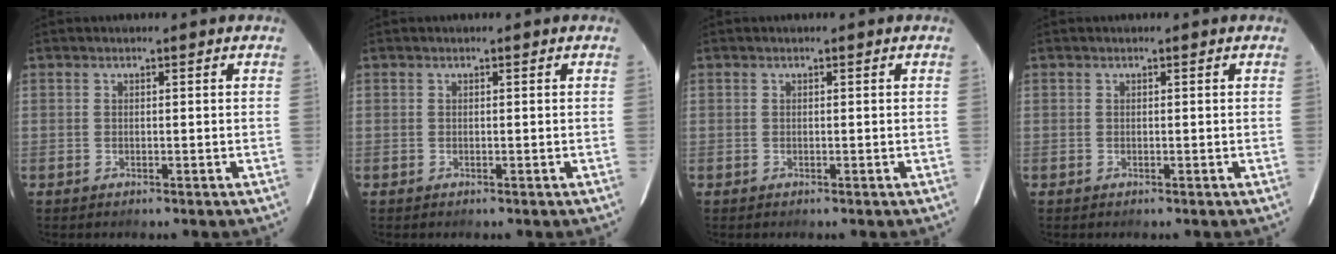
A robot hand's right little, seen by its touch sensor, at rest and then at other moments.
{"total": 0.0}
{"total": 0.0}
{"total": 0.0}